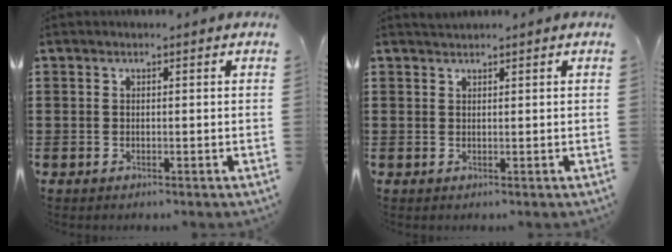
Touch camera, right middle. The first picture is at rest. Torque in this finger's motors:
{"motor_torque": [-0.39, -0.38, 0.02, -0.01]}